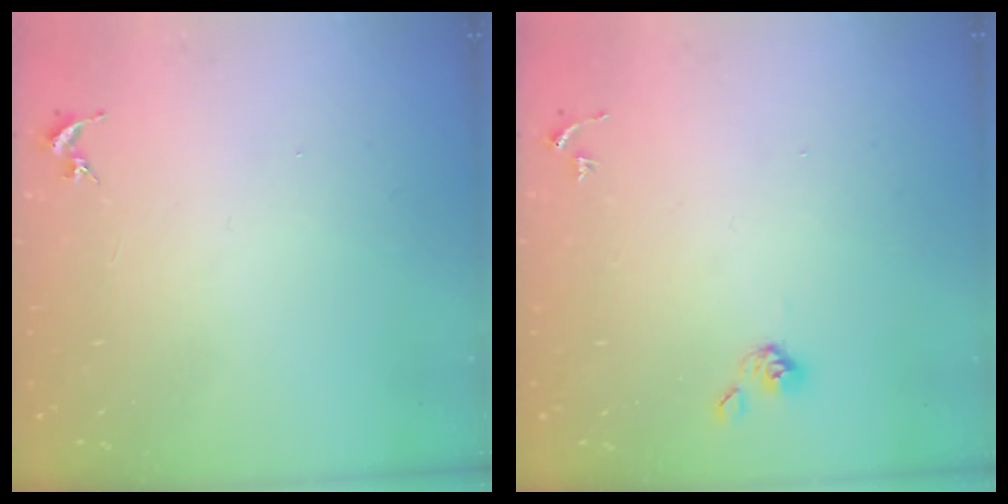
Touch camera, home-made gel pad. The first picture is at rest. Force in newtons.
{"total": 4.0, "press": 3.9, "slide": 0.8}